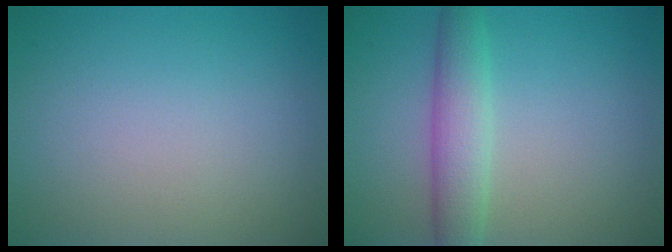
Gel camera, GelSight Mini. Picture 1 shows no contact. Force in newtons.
{"total": 3.7, "press": 3.7, "slide": 0.2}